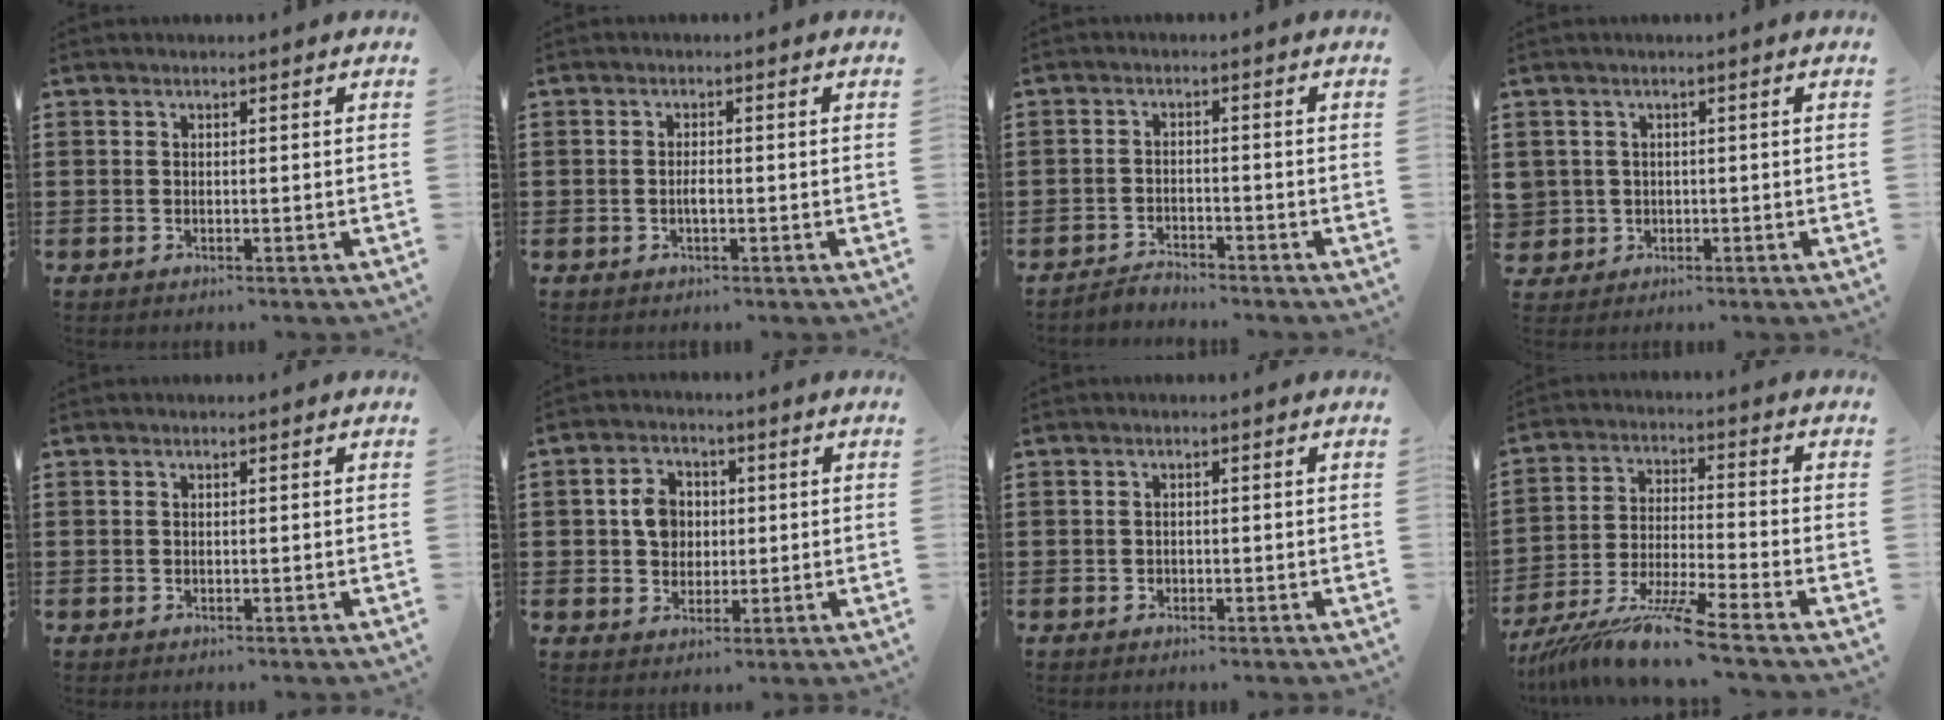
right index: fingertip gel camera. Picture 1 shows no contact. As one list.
[{"total": 1.5, "force": [-0.5, 0.4, 1.4], "torque": [-0.027, -0.002, -0.008]}, {"total": 2.0, "force": [-2.0, 0.2, 0.0], "torque": [-0.007, 0.004, -0.042]}, {"total": 1.9, "force": [-0.2, 1.9, -0.1], "torque": [-0.009, 0.006, -0.007]}, {"total": 0.0}, {"total": 5.6, "force": [0.5, 4.5, 3.2], "torque": [-0.067, 0.014, 0.005]}, {"total": 0.5, "force": [-0.4, 0.4, 0.1], "torque": [-0.003, 0.002, -0.008]}, {"total": 10.1, "force": [-8.3, -0.5, 5.6], "torque": [-0.122, -0.007, -0.168]}]